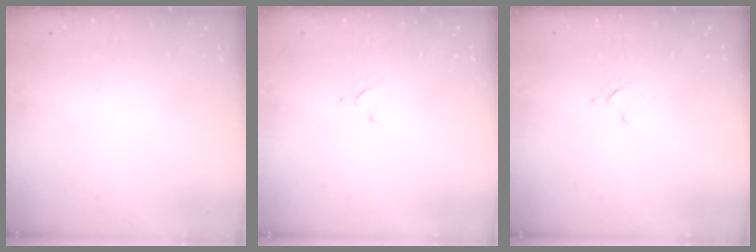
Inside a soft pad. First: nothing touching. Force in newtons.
{"total": 3.0, "press": 3.0, "slide": 0.3}
{"total": 3.0, "press": 3.0, "slide": 0.3}